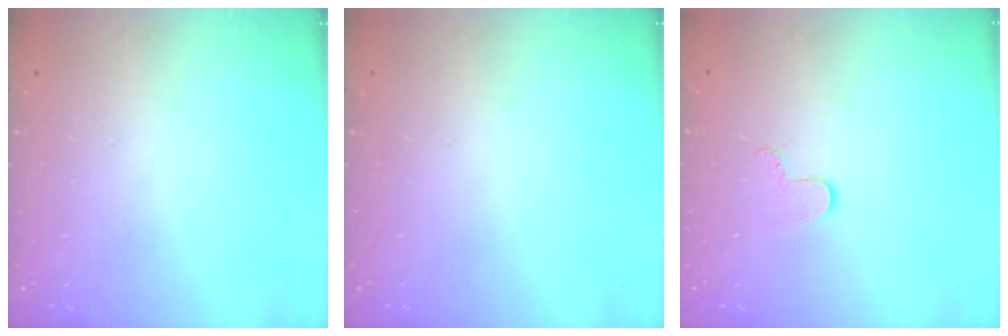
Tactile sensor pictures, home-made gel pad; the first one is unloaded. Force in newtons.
{"total": 0.0}
{"total": 4.7, "press": 4.6, "slide": 0.5}